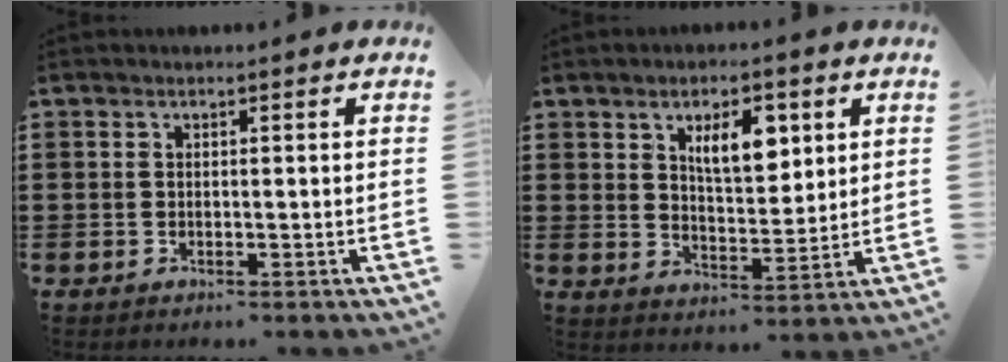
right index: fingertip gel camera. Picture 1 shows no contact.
{"total": 7.1, "force": [3.1, 3.3, 5.5], "torque": [-0.094, 0.002, 0.047]}